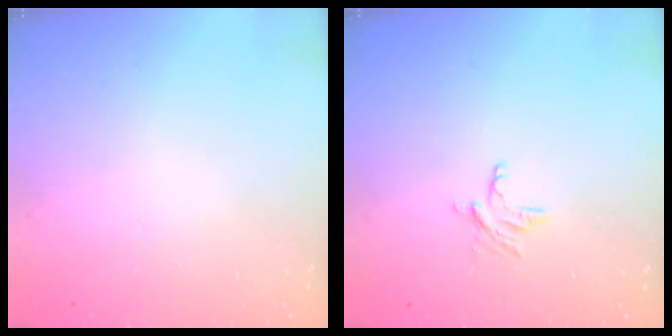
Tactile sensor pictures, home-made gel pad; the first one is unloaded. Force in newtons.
{"total": 3.4, "press": 3.4, "slide": 0.4}